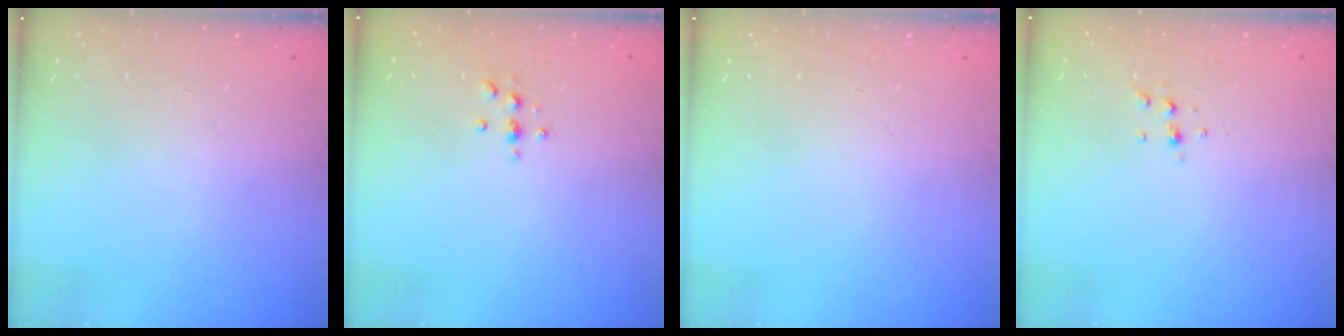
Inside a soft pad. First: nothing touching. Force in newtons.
{"total": 3.0, "press": 3.0, "slide": 0.4}
{"total": 0.0}
{"total": 4.5, "press": 4.3, "slide": 1.3}